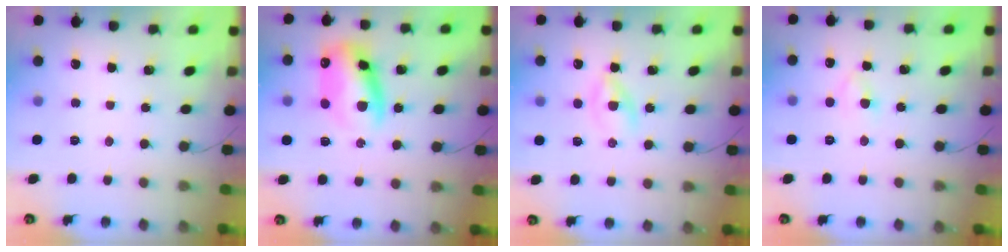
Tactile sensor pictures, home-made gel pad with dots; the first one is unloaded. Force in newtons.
{"total": 12.1, "press": 11.7, "slide": 3.0}
{"total": 2.5, "press": 2.2, "slide": 1.2}
{"total": 2.8, "press": 2.5, "slide": 1.2}